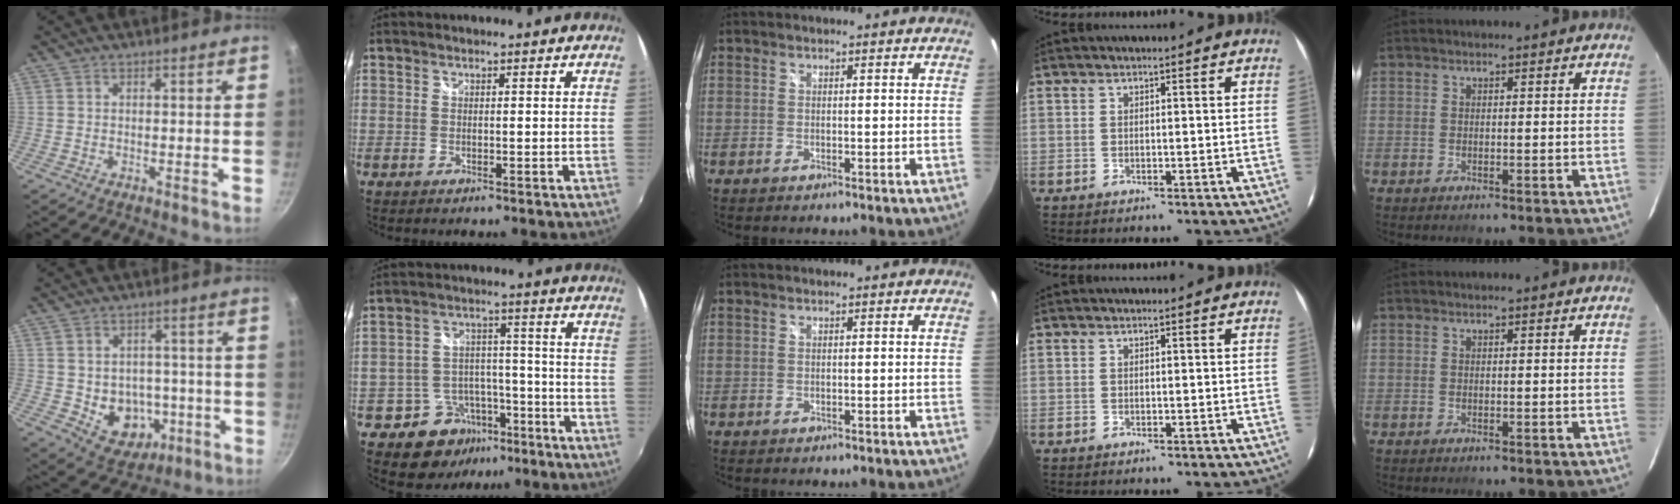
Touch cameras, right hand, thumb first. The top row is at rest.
{"thumb": {"total": 11.0, "force": [-1.9, 9.1, 5.9], "torque": [-0.043, 0.009, -0.009]}, "index": {"total": 9.7, "force": [-6.3, 7.0, 2.3], "torque": [-0.048, 0.032, -0.084]}}